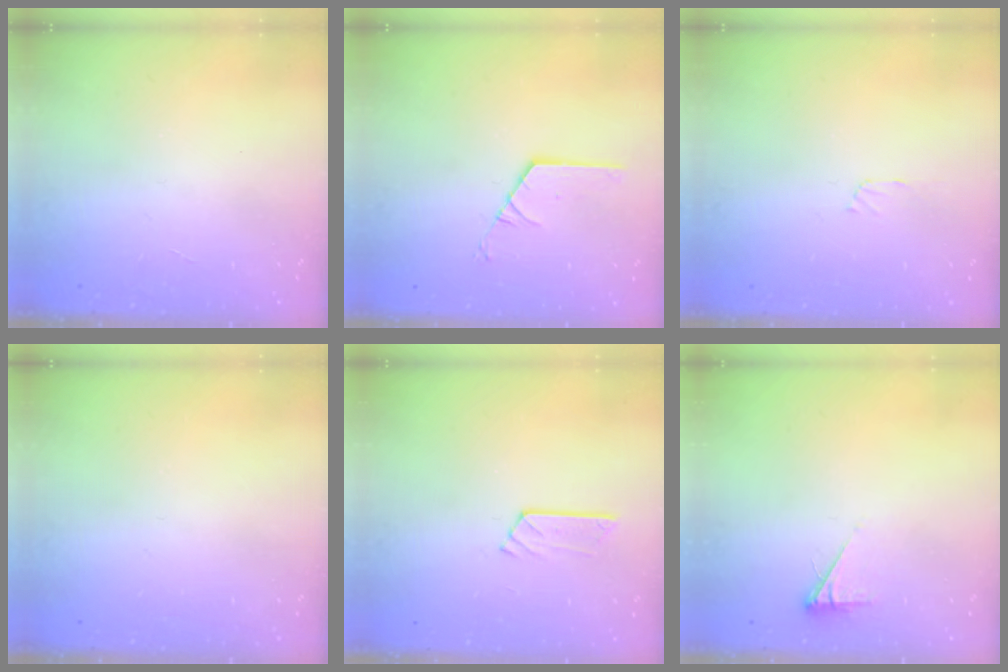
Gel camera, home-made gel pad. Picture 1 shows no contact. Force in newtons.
{"total": 1.8, "press": 1.7, "slide": 0.3}
{"total": 4.0, "press": 4.0, "slide": 0.5}
{"total": 0.0}
{"total": 3.9, "press": 3.9, "slide": 0.4}
{"total": 2.6, "press": 2.6, "slide": 0.4}